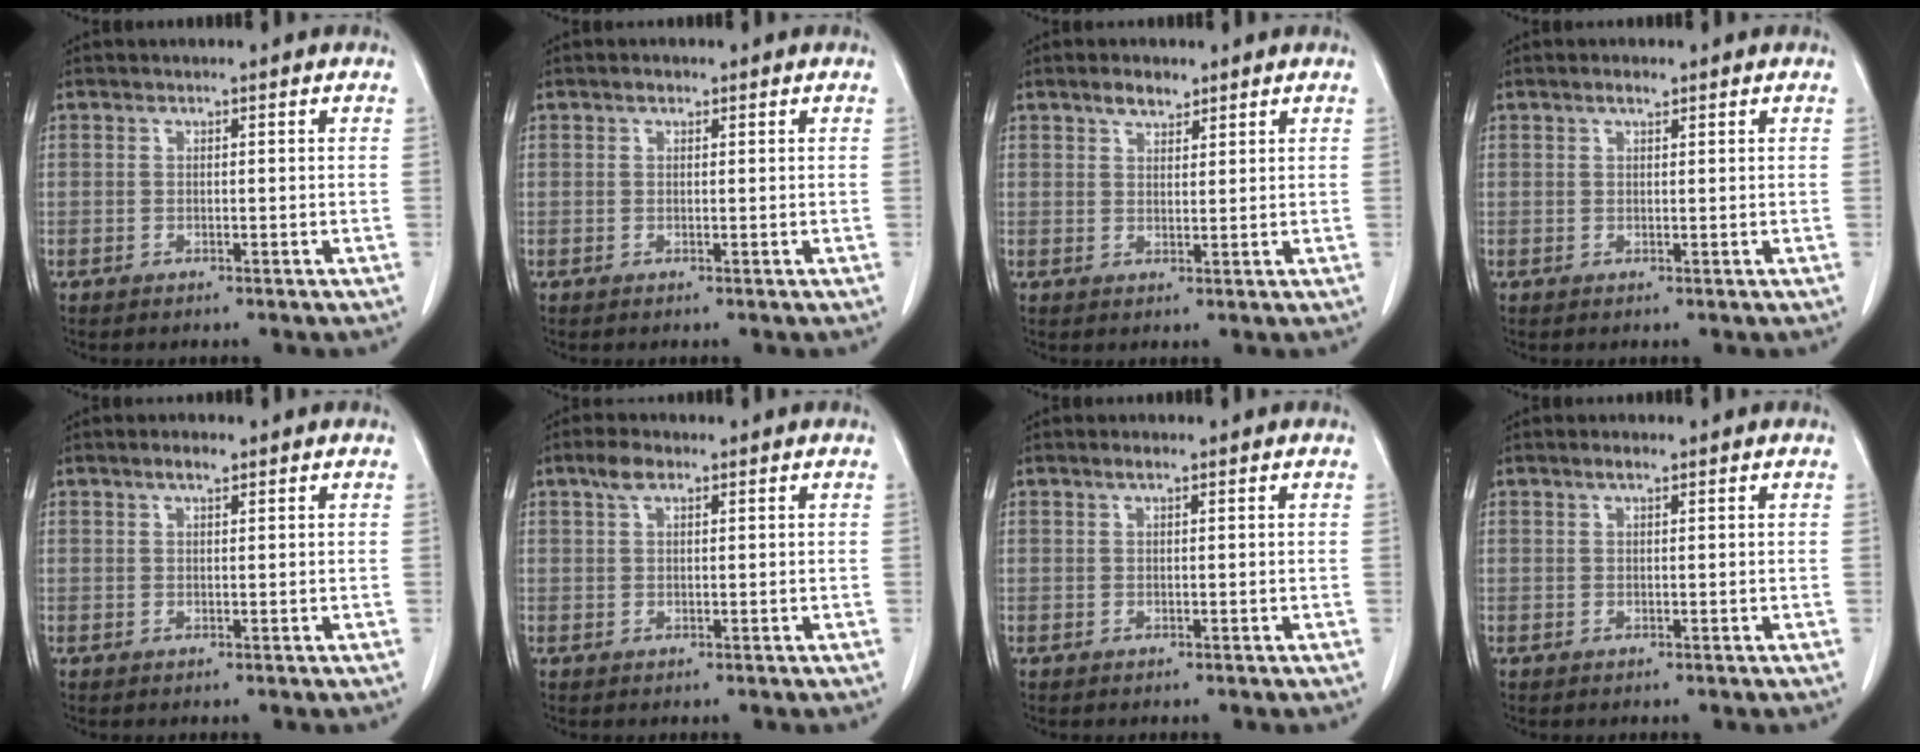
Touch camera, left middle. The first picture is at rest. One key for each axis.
{"total": 0.9, "fx": 0.6, "fy": 0.5, "fz": 0.4, "tx": -0.010, "ty": 0.001, "tz": 0.010}
{"total": 2.9, "fx": 2.2, "fy": 1.2, "fz": 1.3, "tx": -0.027, "ty": 0.003, "tz": 0.039}
{"total": 1.3, "fx": 0.9, "fy": 0.3, "fz": 0.8, "tx": -0.017, "ty": 0.002, "tz": 0.018}
{"total": 1.8, "fx": 1.2, "fy": 0.4, "fz": 1.2, "tx": -0.025, "ty": 0.003, "tz": 0.021}
{"total": 2.6, "fx": 1.6, "fy": 1.1, "fz": 1.7, "tx": -0.037, "ty": 0.009, "tz": 0.033}
{"total": 0.9, "fx": 0.7, "fy": 0.1, "fz": 0.7, "tx": -0.015, "ty": 0.002, "tz": 0.013}
{"total": 1.1, "fx": 0.8, "fy": 0.2, "fz": 0.7, "tx": -0.017, "ty": 0.002, "tz": 0.016}